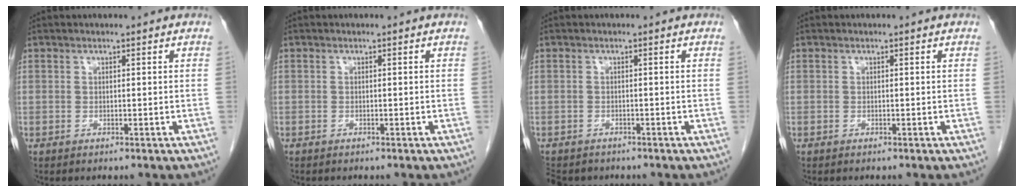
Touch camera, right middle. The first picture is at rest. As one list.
[{"total": 0.0}, {"total": 6.5, "force": [-5.1, 3.5, 1.9], "torque": [-0.040, -0.006, -0.072]}, {"total": 0.0}]